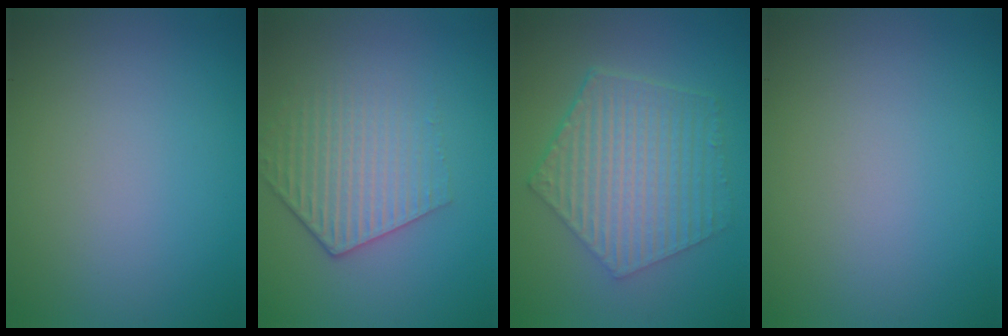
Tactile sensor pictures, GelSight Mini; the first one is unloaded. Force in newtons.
{"total": 3.9, "press": 3.1, "slide": 2.4}
{"total": 6.8, "press": 5.0, "slide": 4.6}
{"total": 0.0}